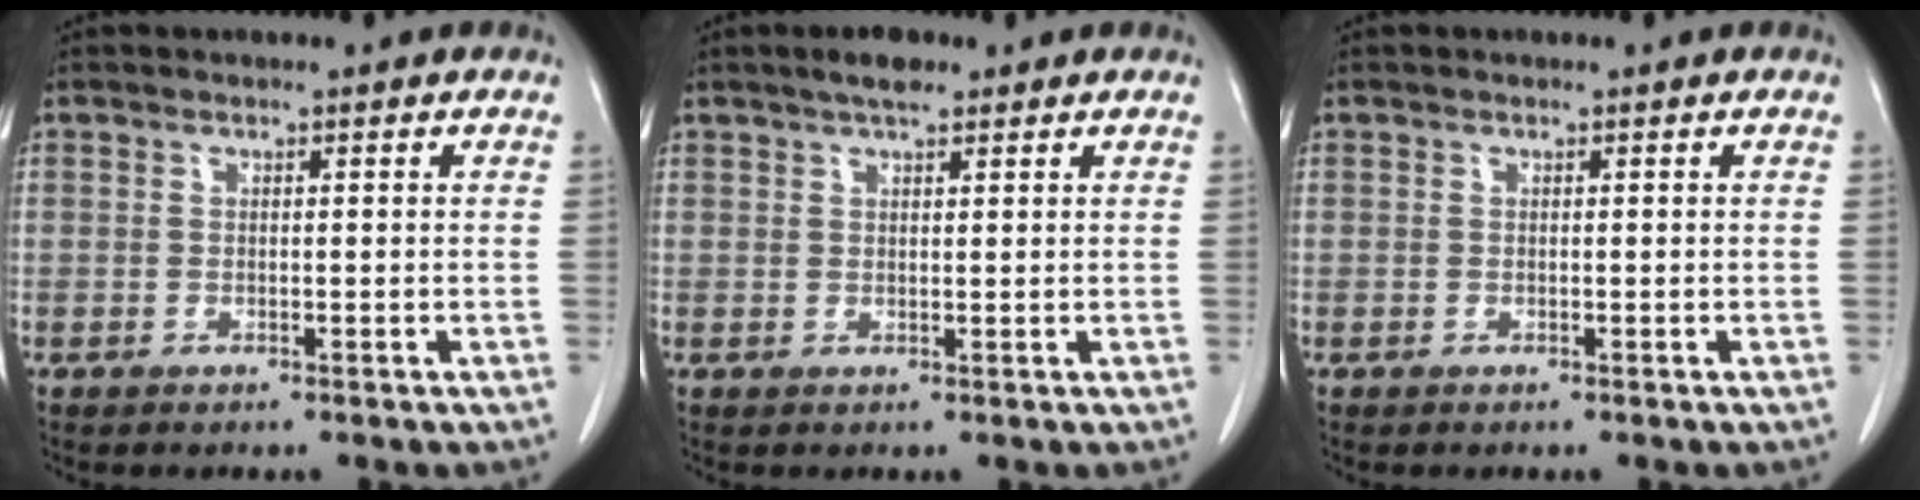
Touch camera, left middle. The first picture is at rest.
{"total": 3.1, "force": [2.3, 0.9, 1.9], "torque": [-0.036, 0.008, 0.037]}
{"total": 0.0}